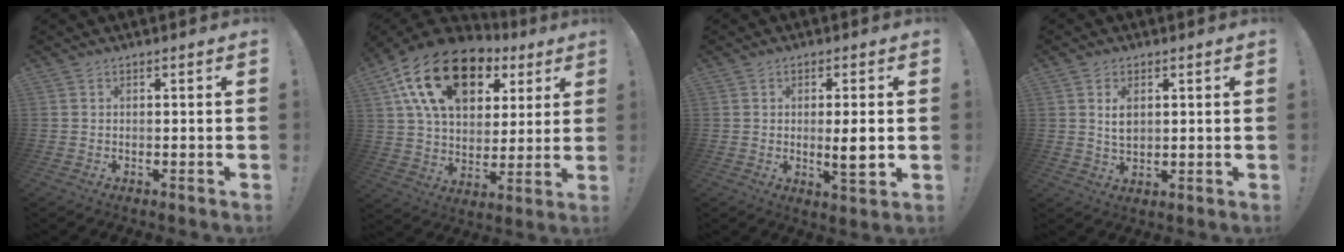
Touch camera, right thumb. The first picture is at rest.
{"total": 21.4, "force": [10.3, 12.9, 13.6], "torque": [-0.229, -0.038, 0.187]}
{"total": 6.6, "force": [-0.2, 1.3, 6.5], "torque": [-0.093, -0.008, -0.005]}
{"total": 4.7, "force": [1.6, 2.8, 3.4], "torque": [-0.042, -0.009, 0.024]}